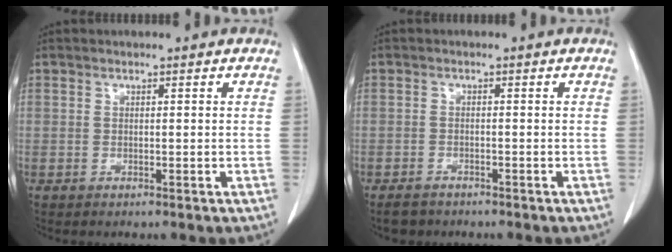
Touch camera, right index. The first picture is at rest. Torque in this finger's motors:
{"motor_torque": [0.09, -0.04, 0.02, 0.02]}